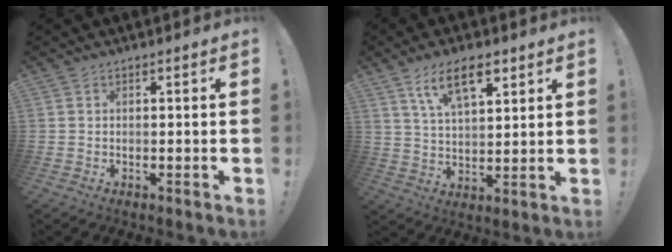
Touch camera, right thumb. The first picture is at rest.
{"total": 11.2, "force": [6.4, 4.9, 7.8], "torque": [-0.137, -0.014, 0.117]}